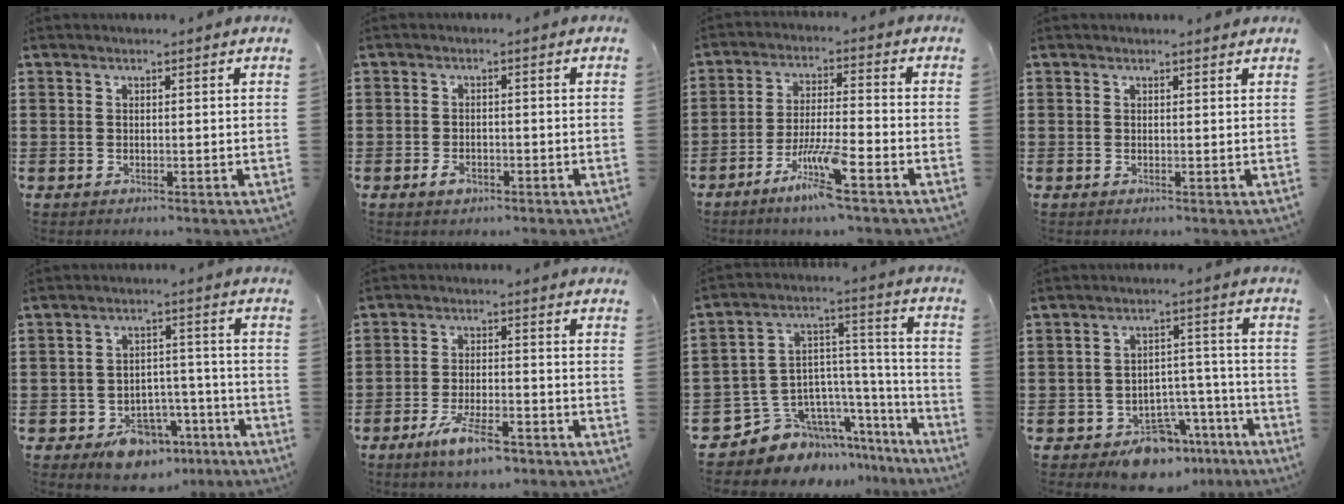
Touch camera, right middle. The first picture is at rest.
{"total": 2.0, "force": [-1.2, 1.1, 1.2], "torque": [-0.024, 0.000, -0.022]}
{"total": 7.6, "force": [-5.0, 0.5, 5.7], "torque": [-0.116, -0.008, -0.095]}
{"total": 0.0}
{"total": 8.1, "force": [-6.2, 4.3, 3.1], "torque": [-0.046, 0.039, -0.109]}
{"total": 6.9, "force": [-4.7, 1.8, 4.8], "torque": [-0.101, -0.003, -0.087]}
{"total": 8.1, "force": [-6.1, 5.2, 1.0], "torque": [-0.047, -0.012, -0.112]}
{"total": 8.2, "force": [-7.0, 3.5, 2.5], "torque": [-0.031, 0.036, -0.123]}